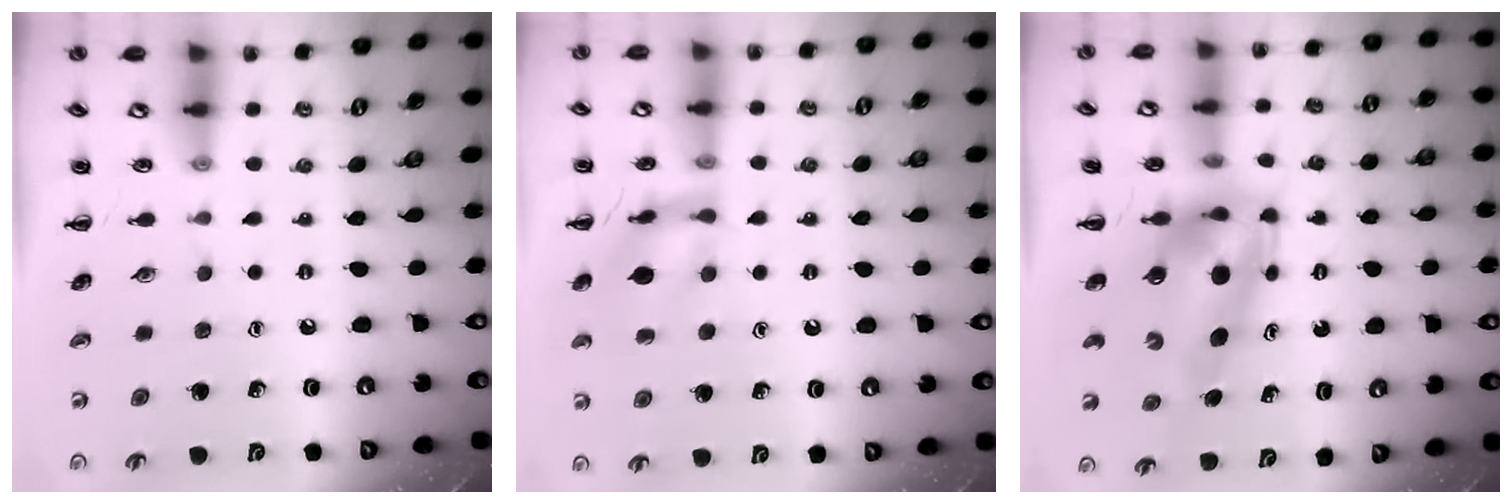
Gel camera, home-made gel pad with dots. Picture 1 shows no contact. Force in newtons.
{"total": 11.7, "press": 11.7, "slide": 0.9}
{"total": 8.6, "press": 8.3, "slide": 2.4}